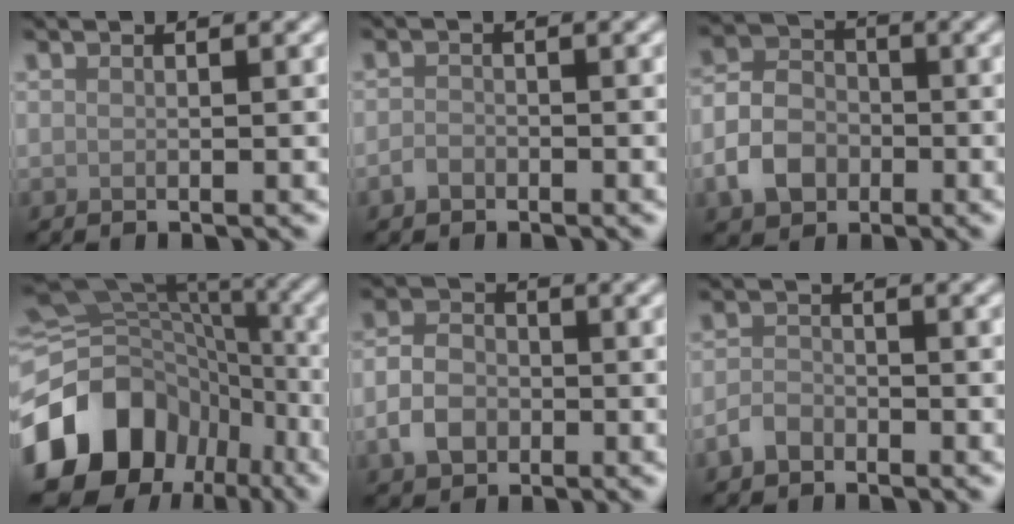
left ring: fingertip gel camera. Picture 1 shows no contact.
{"total": 1.3, "force": [-0.9, 0.8, 0.4], "torque": [-0.006, 0.002, -0.020]}
{"total": 4.7, "force": [-1.9, 3.6, 2.4], "torque": [-0.050, 0.003, -0.044]}
{"total": 15.9, "force": [-7.0, 12.4, 7.1], "torque": [-0.163, -0.010, -0.112]}
{"total": 3.8, "force": [-1.3, 2.8, 2.1], "torque": [-0.044, 0.001, -0.031]}
{"total": 2.0, "force": [-1.4, 1.2, 0.7], "torque": [-0.013, 0.003, -0.033]}